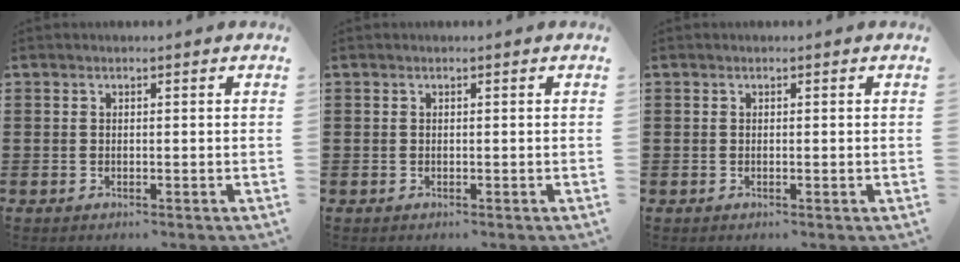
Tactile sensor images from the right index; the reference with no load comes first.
{"total": 0.0}
{"total": 0.0}